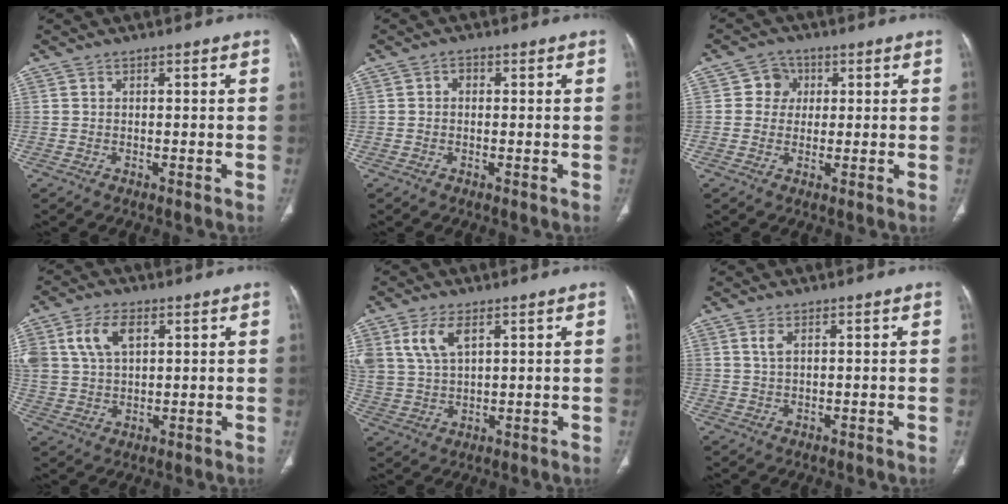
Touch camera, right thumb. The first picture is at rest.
{"total": 1.3, "force": [0.0, 1.0, 0.8], "torque": [-0.006, 0.004, -0.005]}
{"total": 4.4, "force": [0.9, 4.1, 1.2], "torque": [0.010, 0.006, 0.008]}
{"total": 10.2, "force": [3.9, 6.2, 7.1], "torque": [-0.140, 0.002, 0.081]}
{"total": 7.9, "force": [3.8, 4.1, 5.6], "torque": [-0.117, -0.008, 0.082]}
{"total": 2.1, "force": [0.9, 0.9, 1.7], "torque": [-0.039, 0.003, 0.025]}